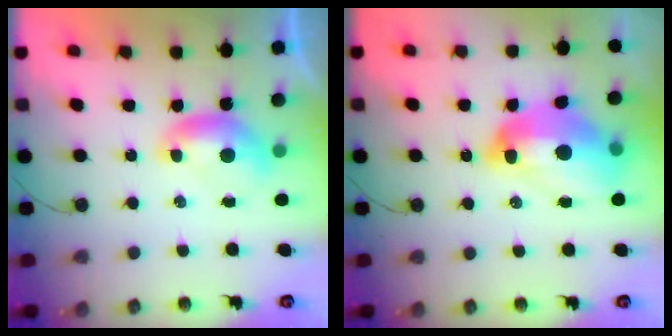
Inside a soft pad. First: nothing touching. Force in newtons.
{"total": 13.2, "press": 13.2, "slide": 1.5}